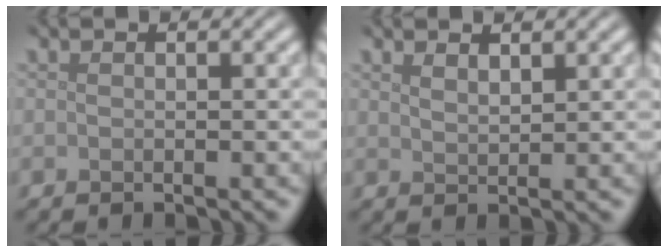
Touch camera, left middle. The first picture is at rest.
{"total": 1.3, "force": [1.2, 0.3, 0.5], "torque": [-0.011, -0.003, 0.022]}